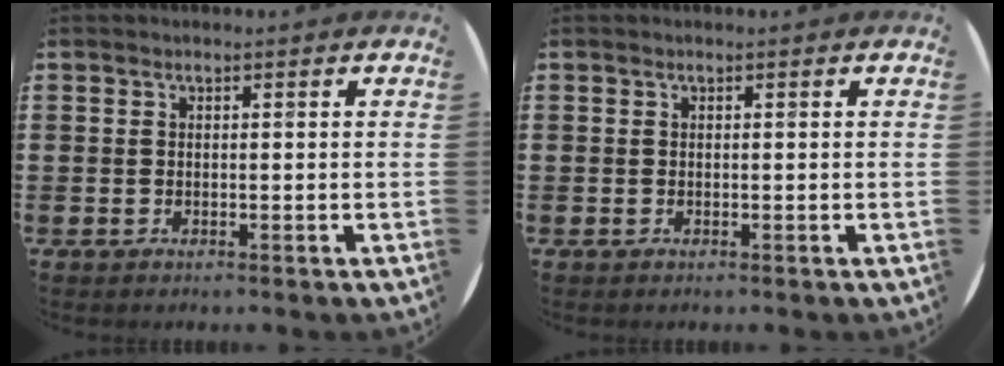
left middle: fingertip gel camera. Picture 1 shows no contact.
{"total": 0.0}